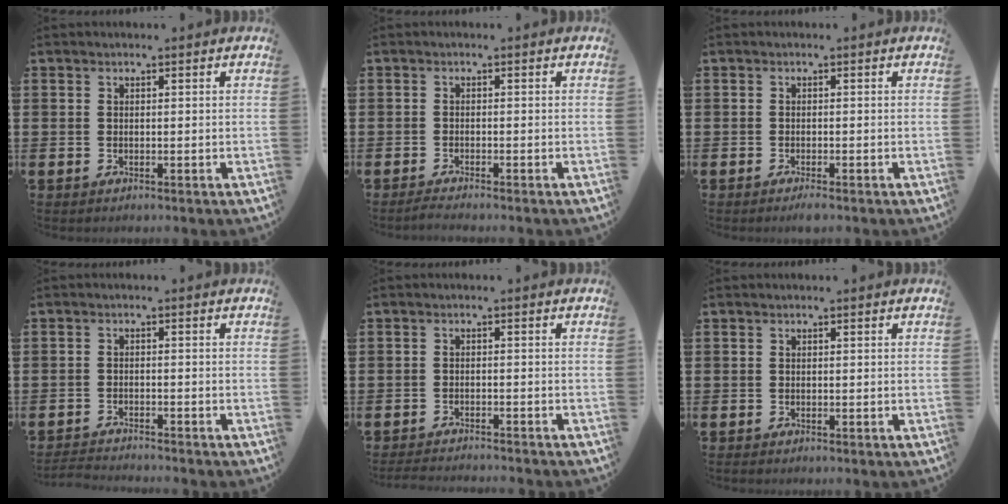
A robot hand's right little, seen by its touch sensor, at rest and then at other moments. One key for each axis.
{"total": 1.0, "fx": -0.8, "fy": 0.0, "fz": 0.5, "tx": -0.008, "ty": 0.000, "tz": -0.016}
{"total": 1.0, "fx": -0.7, "fy": 0.1, "fz": 0.7, "tx": -0.013, "ty": -0.003, "tz": -0.013}
{"total": 1.7, "fx": -1.7, "fy": -0.2, "fz": 0.1, "tx": -0.003, "ty": 0.003, "tz": -0.036}
{"total": 1.7, "fx": -1.6, "fy": -0.1, "fz": 0.3, "tx": -0.005, "ty": 0.004, "tz": -0.033}
{"total": 0.0}